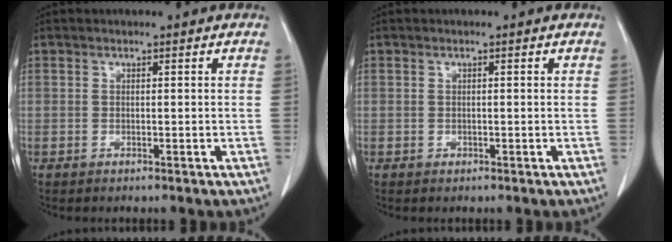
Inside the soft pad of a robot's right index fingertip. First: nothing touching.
{"total": 0.5, "force": [0.1, 0.5, 0.2], "torque": [-0.003, 0.002, 0.004]}